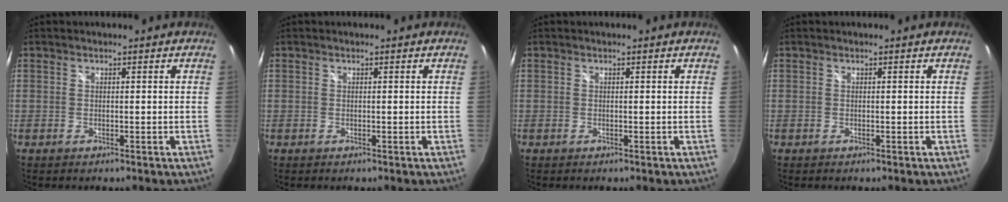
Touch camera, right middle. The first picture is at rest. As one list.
[{"total": 0.0}, {"total": 0.0}, {"total": 0.0}]